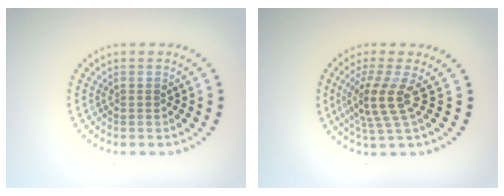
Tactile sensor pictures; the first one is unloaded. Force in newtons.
{"total": 3.5, "press": 2.6, "slide": 2.3}